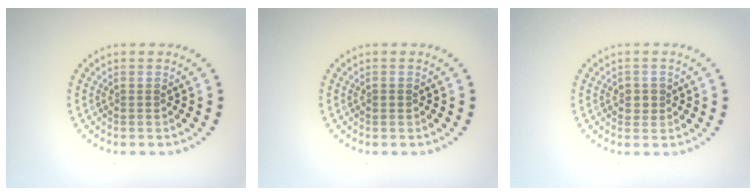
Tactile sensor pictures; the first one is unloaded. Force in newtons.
{"total": 0.7, "press": 0.7, "slide": 0.1}
{"total": 1.1, "press": 1.1, "slide": 0.4}